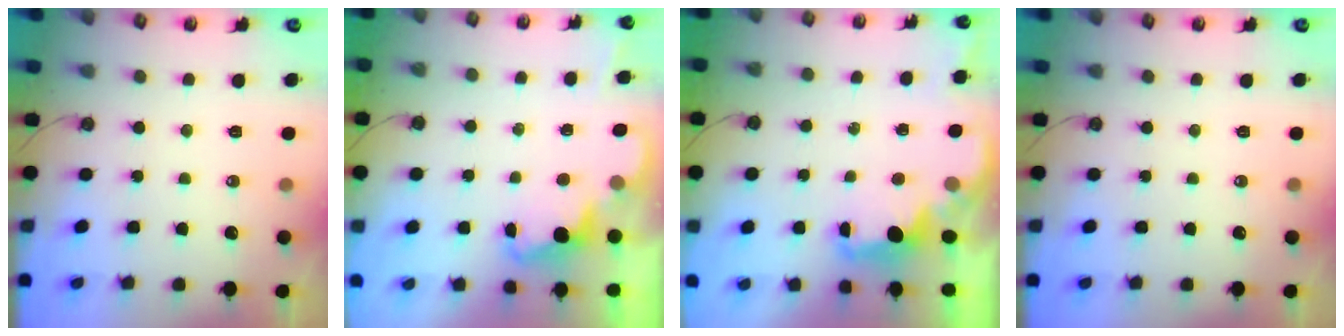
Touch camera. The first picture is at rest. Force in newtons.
{"total": 3.1, "press": 3.0, "slide": 0.3}
{"total": 2.1, "press": 2.0, "slide": 0.8}
{"total": 0.0}